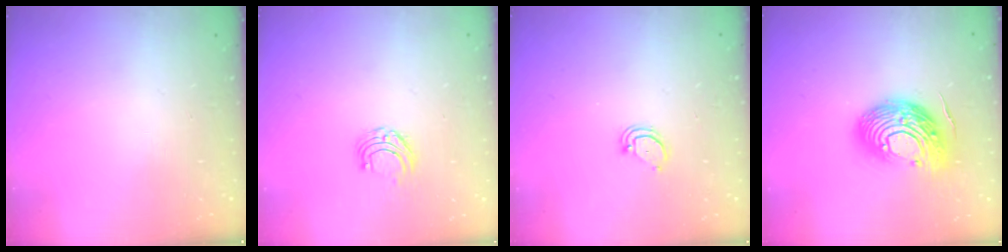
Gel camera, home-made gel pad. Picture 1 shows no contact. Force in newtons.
{"total": 5.2, "press": 5.2, "slide": 0.5}
{"total": 2.6, "press": 2.6, "slide": 0.2}
{"total": 18.7, "press": 18.7, "slide": 1.6}